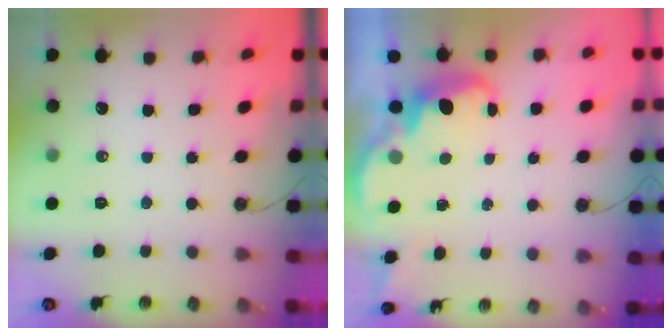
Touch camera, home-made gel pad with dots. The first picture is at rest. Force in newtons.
{"total": 2.6, "press": 2.6, "slide": 0.6}